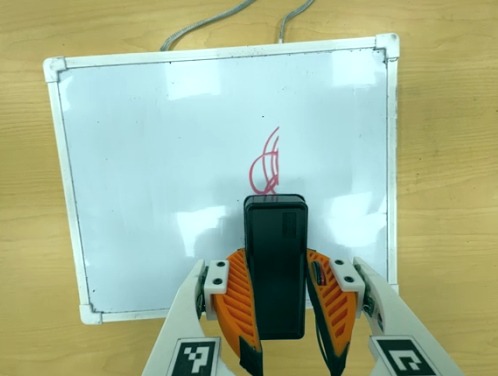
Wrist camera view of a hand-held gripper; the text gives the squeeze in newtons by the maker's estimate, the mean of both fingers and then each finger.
{"total": 7.0, "left": 5.5, "right": 8.4}